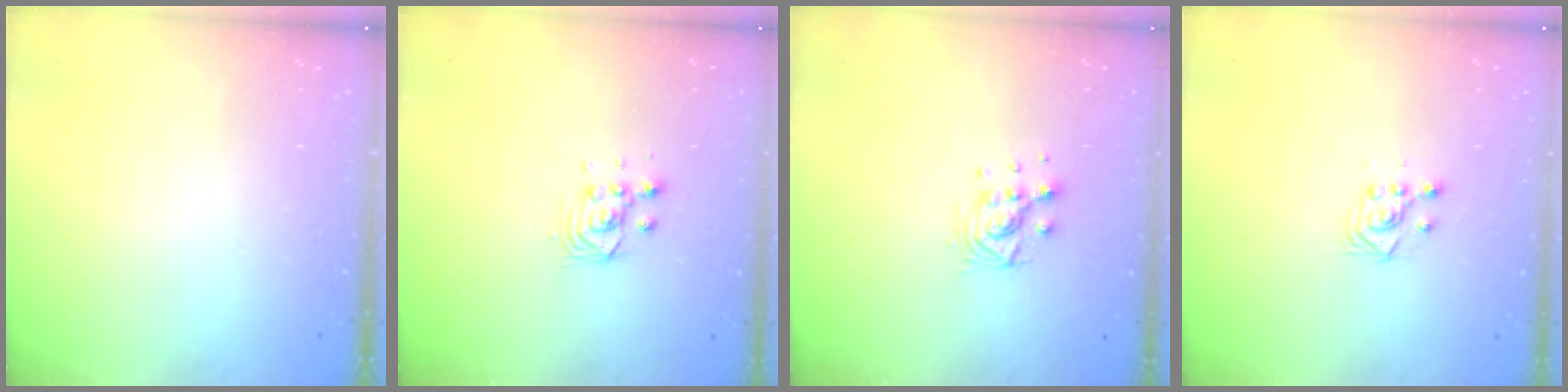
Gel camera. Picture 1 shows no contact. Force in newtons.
{"total": 2.8, "press": 2.8, "slide": 0.2}
{"total": 7.0, "press": 7.0, "slide": 0.2}
{"total": 3.3, "press": 3.2, "slide": 0.8}